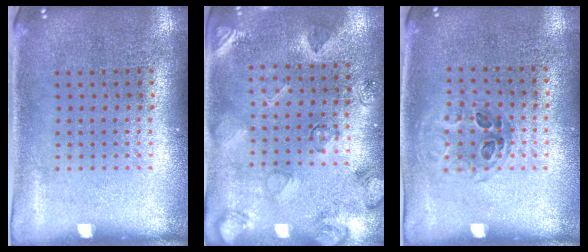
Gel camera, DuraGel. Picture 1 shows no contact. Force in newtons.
{"total": 2.5, "press": 1.9, "slide": 1.6}
{"total": 0.9, "press": 0.7, "slide": 0.5}